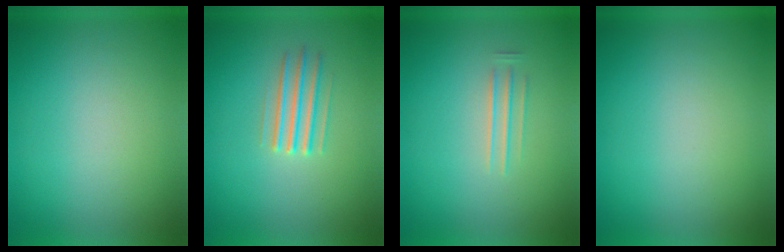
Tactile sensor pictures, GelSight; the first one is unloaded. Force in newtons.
{"total": 2.8}
{"total": 1.7}
{"total": 1.2}